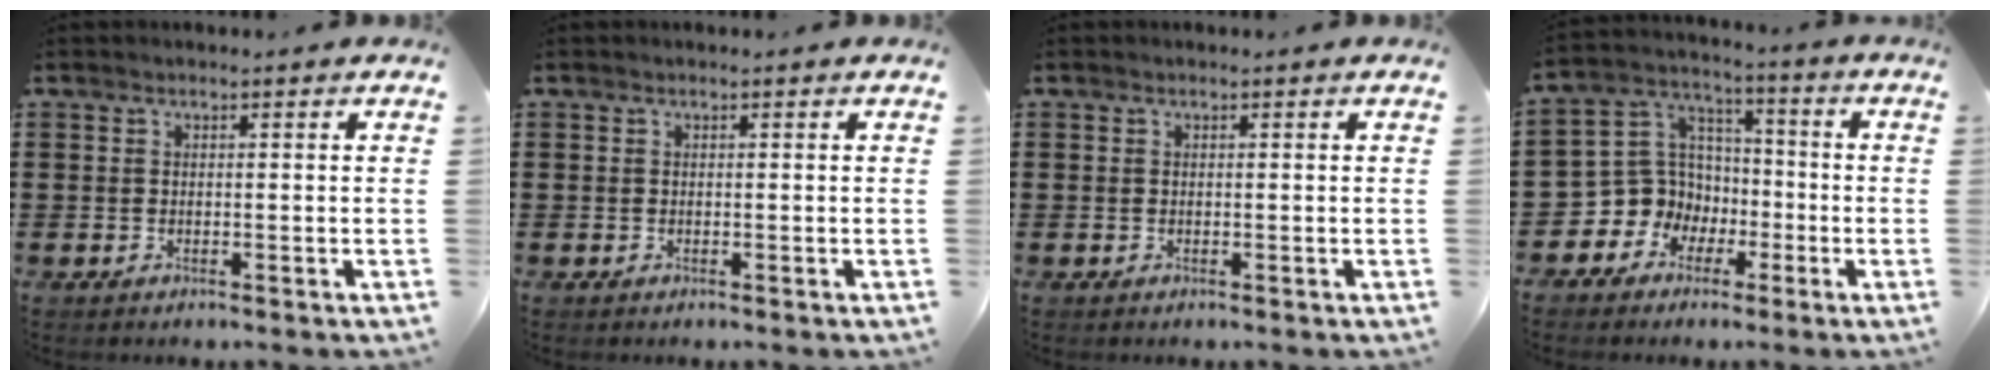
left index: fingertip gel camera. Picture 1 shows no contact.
{"total": 0.0}
{"total": 0.0}
{"total": 8.4, "force": [-2.5, 8.0, 1.1], "torque": [-0.079, -0.002, -0.049]}